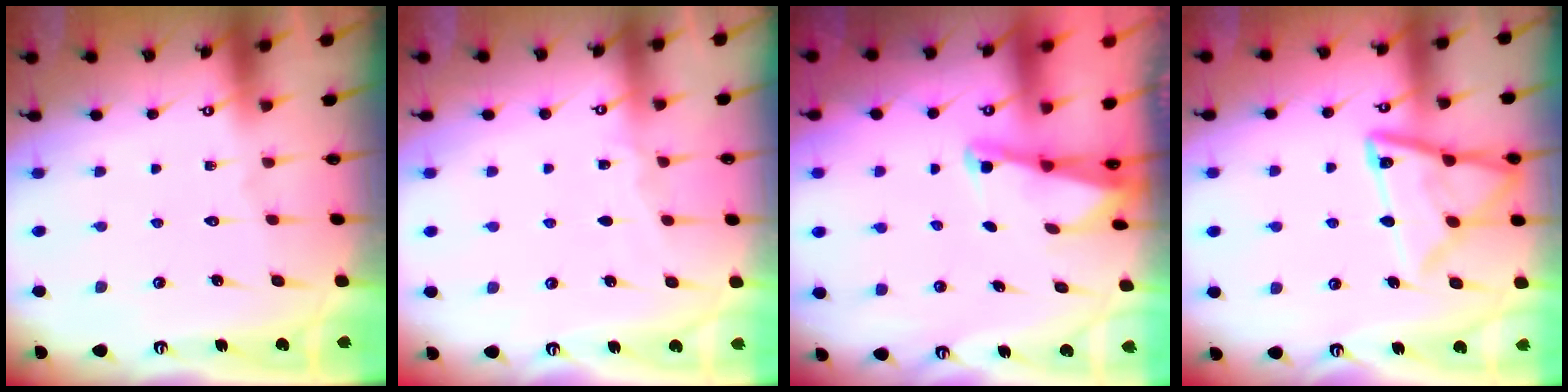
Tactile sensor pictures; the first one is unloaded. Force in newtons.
{"total": 2.8, "press": 2.8, "slide": 0.3}
{"total": 1.4, "press": 1.4, "slide": 0.2}
{"total": 15.5, "press": 15.5, "slide": 1.3}